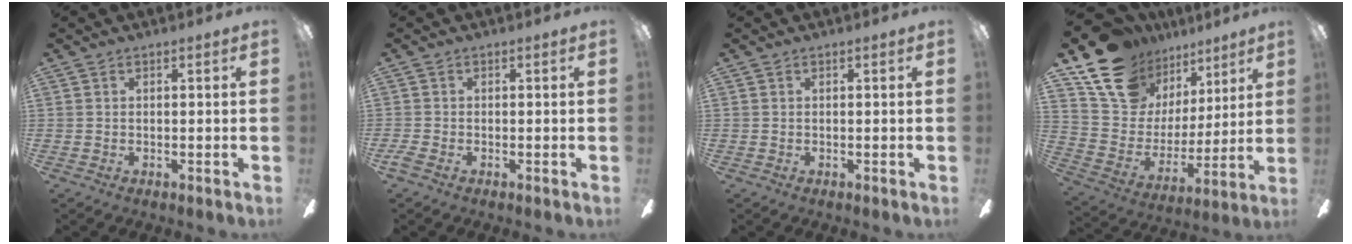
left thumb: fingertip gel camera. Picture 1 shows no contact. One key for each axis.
{"total": 1.6, "fx": -0.8, "fy": 1.0, "fz": 1.0, "tx": -0.024, "ty": 0.001, "tz": -0.015}
{"total": 0.0}
{"total": 17.4, "fx": 13.0, "fy": 10.0, "fz": 5.9, "tx": -0.135, "ty": -0.085, "tz": 0.245}